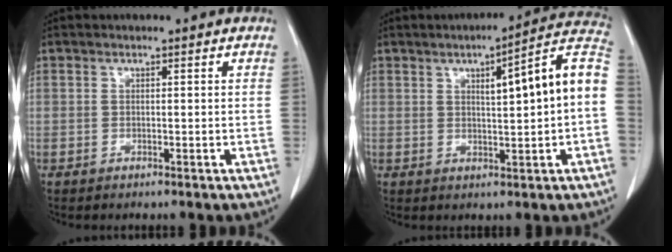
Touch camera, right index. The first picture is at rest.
{"total": 12.0, "force": [1.2, 0.7, 11.9], "torque": [-0.160, 0.026, 0.014]}